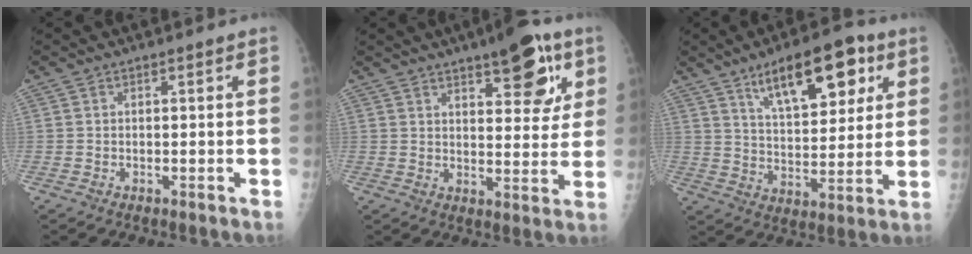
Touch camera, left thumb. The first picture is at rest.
{"total": 12.8, "force": [6.8, 4.7, 9.8], "torque": [-0.096, -0.026, 0.090]}
{"total": 16.1, "force": [8.5, 6.7, 11.9], "torque": [-0.142, -0.032, 0.136]}